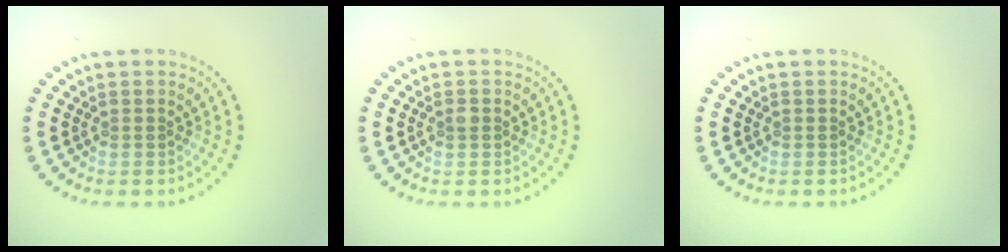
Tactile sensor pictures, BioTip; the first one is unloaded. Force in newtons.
{"total": 1.0, "press": 1.0, "slide": 0.2}
{"total": 0.0}